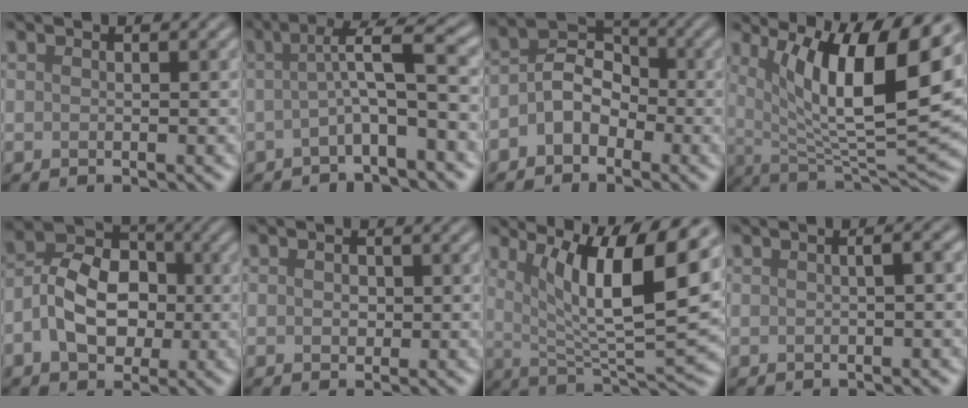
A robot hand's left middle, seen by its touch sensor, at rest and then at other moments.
{"total": 4.3, "force": [-0.4, 0.5, 4.3], "torque": [-0.069, 0.019, -0.016]}
{"total": 3.1, "force": [-1.4, 2.2, 1.7], "torque": [-0.030, 0.015, -0.031]}
{"total": 12.3, "force": [4.7, 3.4, 10.9], "torque": [-0.169, 0.000, 0.088]}
{"total": 5.8, "force": [-1.0, 4.1, 4.0], "torque": [-0.069, 0.012, -0.021]}
{"total": 0.6, "force": [0.1, 0.6, 0.2], "torque": [-0.004, 0.002, 0.003]}
{"total": 10.5, "force": [4.0, 2.4, 9.4], "torque": [-0.146, -0.003, 0.074]}
{"total": 2.5, "force": [0.5, 1.0, 2.3], "torque": [-0.012, 0.007, -0.007]}